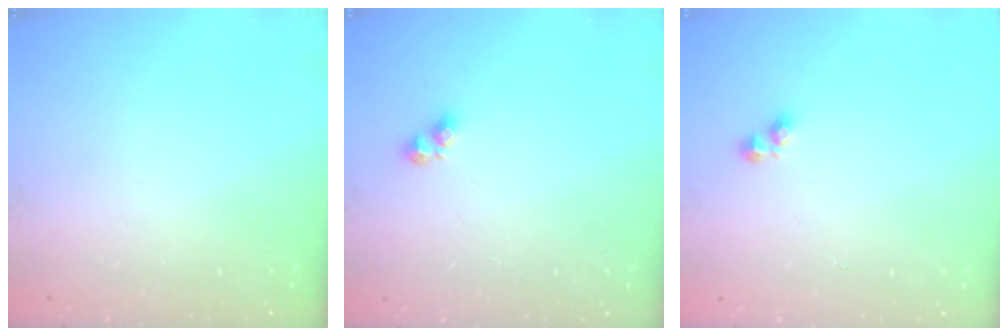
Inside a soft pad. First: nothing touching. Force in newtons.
{"total": 3.8, "press": 3.8, "slide": 0.5}
{"total": 2.5, "press": 2.5, "slide": 0.4}